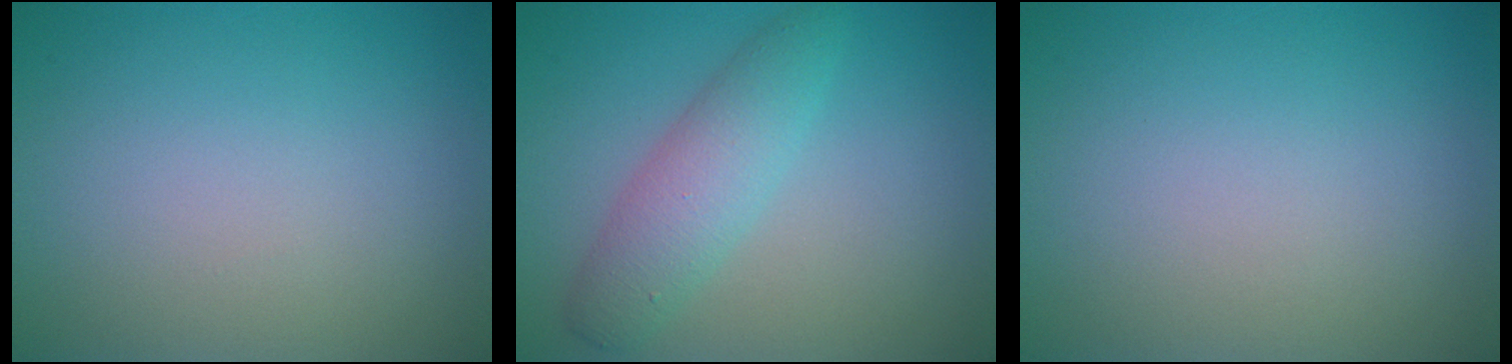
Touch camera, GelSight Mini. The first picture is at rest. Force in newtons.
{"total": 3.7, "press": 3.7, "slide": 0.0}
{"total": 0.0}